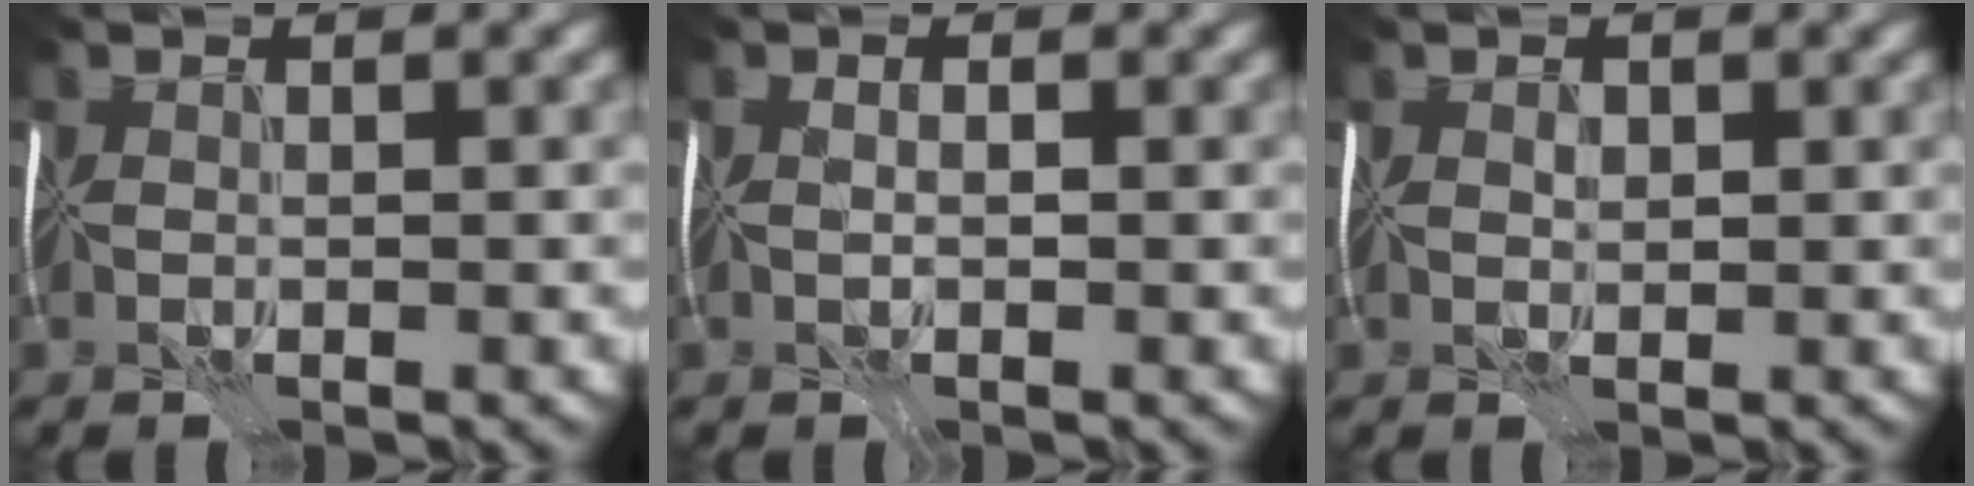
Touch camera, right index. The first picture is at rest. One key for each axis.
{"total": 1.5, "fx": -0.5, "fy": 0.9, "fz": 1.0, "tx": -0.001, "ty": 0.008, "tz": -0.012}
{"total": 0.5, "fx": -0.2, "fy": 0.3, "fz": 0.4, "tx": -0.008, "ty": -0.002, "tz": -0.002}